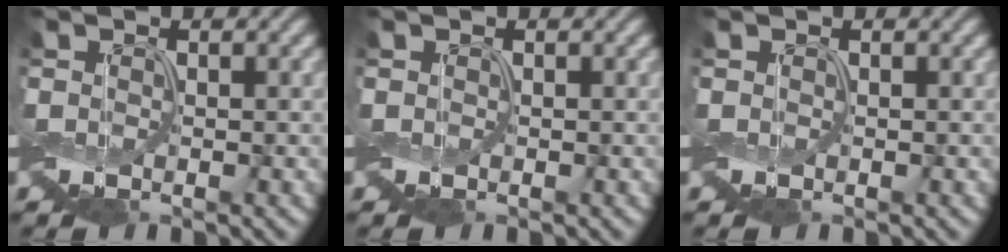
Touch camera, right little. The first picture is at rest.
{"total": 0.0}
{"total": 0.0}